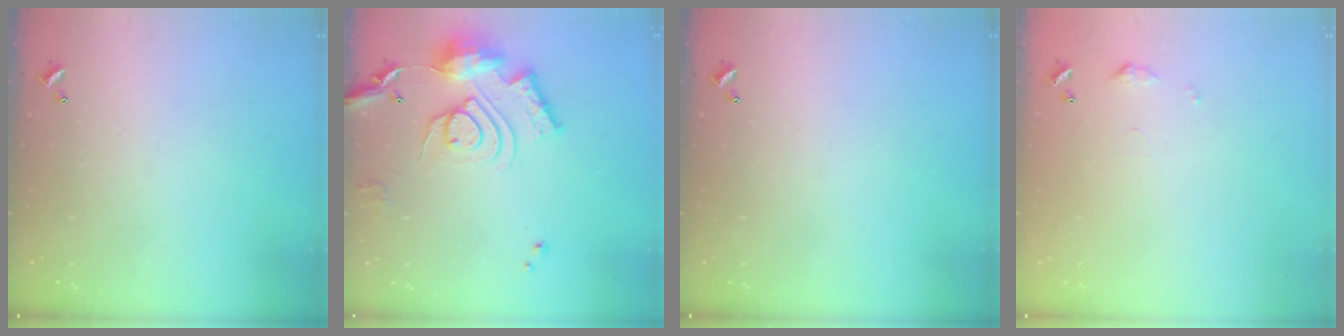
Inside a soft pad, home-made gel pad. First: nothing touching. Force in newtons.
{"total": 15.8, "press": 15.8, "slide": 1.0}
{"total": 0.0}
{"total": 5.0, "press": 4.9, "slide": 0.8}